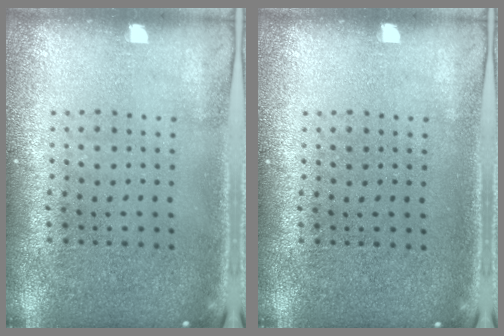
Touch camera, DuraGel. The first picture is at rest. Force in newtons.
{"total": 0.0}